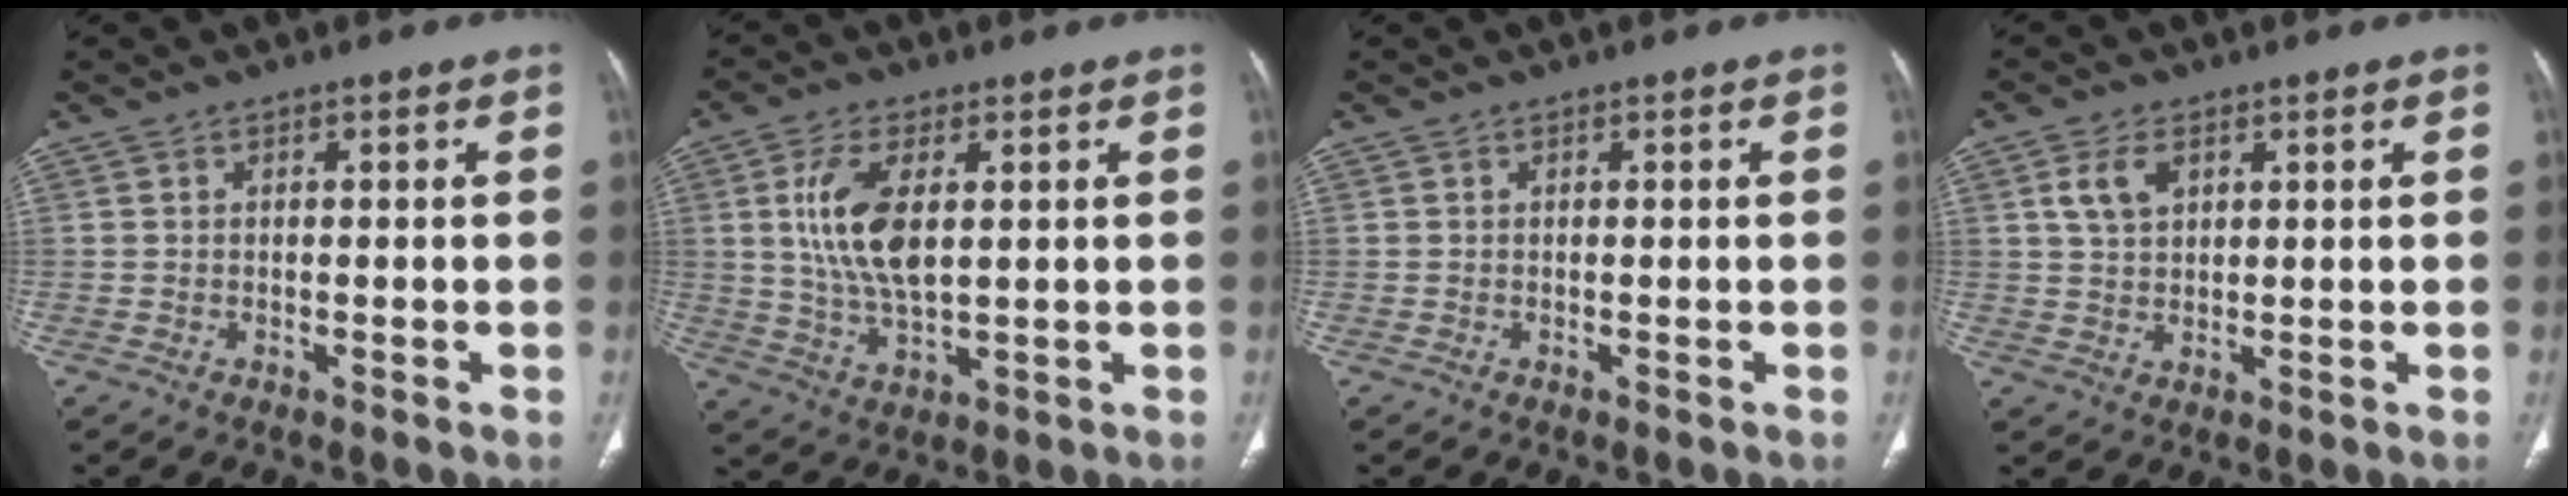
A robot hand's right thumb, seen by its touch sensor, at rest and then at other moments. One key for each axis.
{"total": 10.9, "fx": 2.2, "fy": 5.3, "fz": 9.3, "tx": -0.188, "ty": -0.011, "tz": 0.046}
{"total": 0.0}
{"total": 4.9, "fx": 2.0, "fy": 3.0, "fz": 3.3, "tx": -0.058, "ty": -0.004, "tz": 0.042}